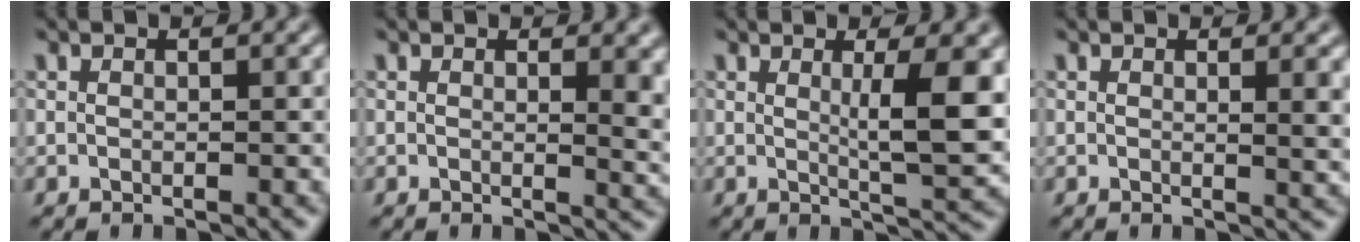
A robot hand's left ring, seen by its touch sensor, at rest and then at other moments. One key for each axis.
{"total": 3.4, "fx": 1.0, "fy": 1.3, "fz": 3.0, "tx": -0.027, "ty": -0.003, "tz": 0.014}
{"total": 5.8, "fx": 1.0, "fy": 1.2, "fz": 5.6, "tx": -0.079, "ty": -0.007, "tz": 0.020}
{"total": 2.1, "fx": 0.7, "fy": 0.6, "fz": 1.9, "tx": -0.016, "ty": -0.002, "tz": 0.008}